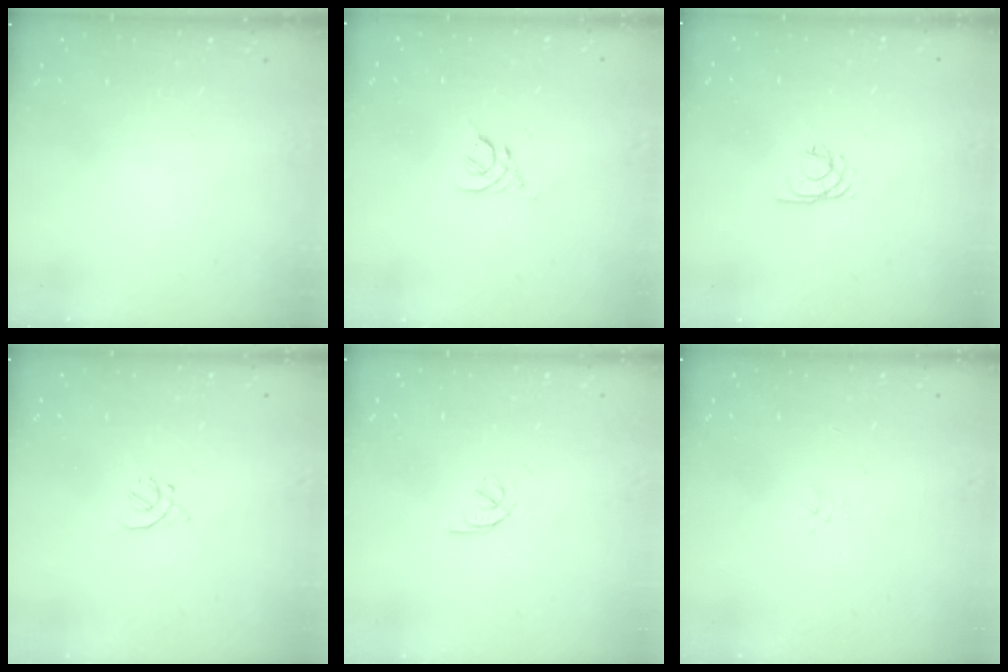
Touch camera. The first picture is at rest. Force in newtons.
{"total": 2.5, "press": 2.4, "slide": 0.7}
{"total": 2.2, "press": 2.2, "slide": 0.3}
{"total": 1.9, "press": 1.8, "slide": 0.5}
{"total": 1.6, "press": 1.6, "slide": 0.3}
{"total": 1.5, "press": 1.5, "slide": 0.2}